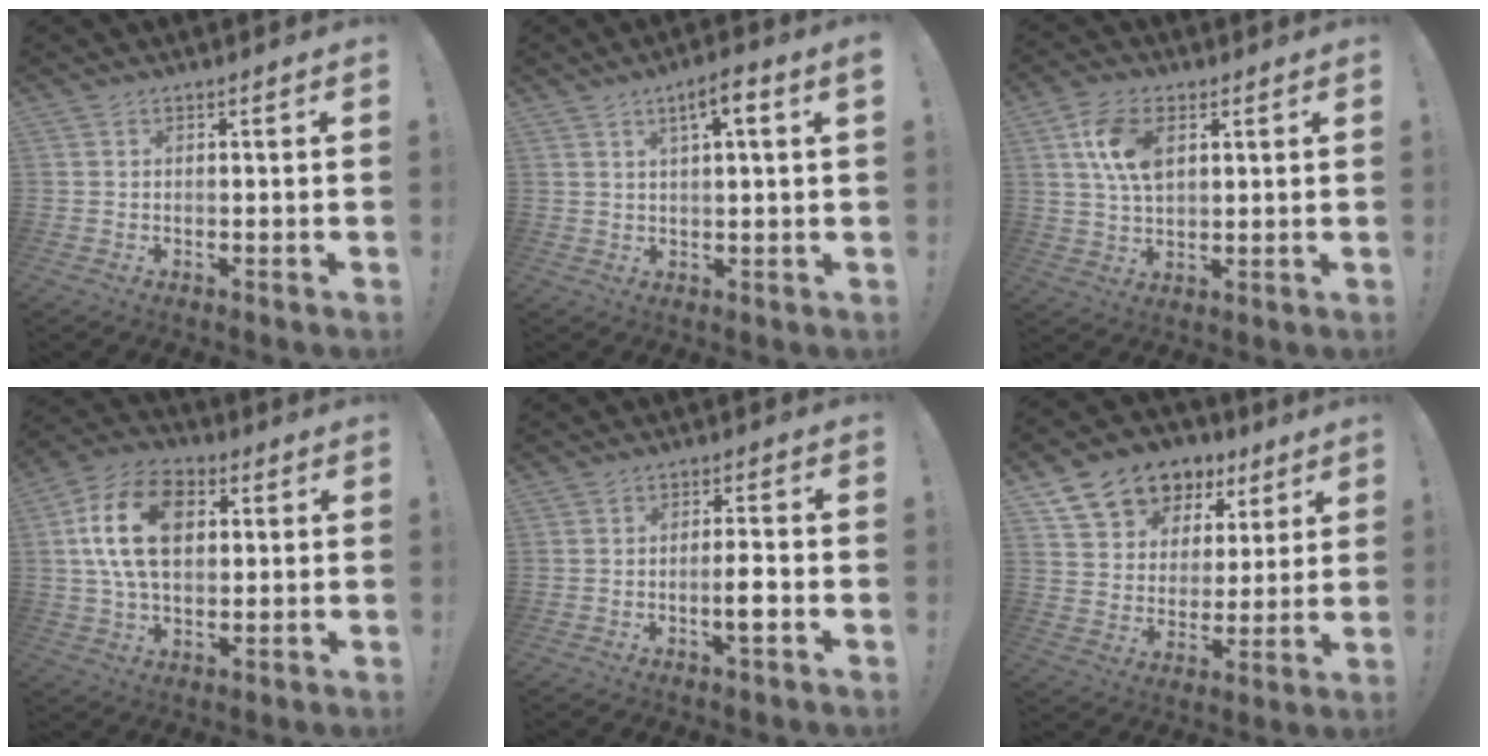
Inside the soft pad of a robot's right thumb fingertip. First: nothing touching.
{"total": 5.6, "force": [2.5, 0.4, 4.9], "torque": [-0.075, -0.005, 0.035]}
{"total": 10.2, "force": [3.4, 6.0, 7.5], "torque": [-0.145, 0.003, 0.065]}
{"total": 17.9, "force": [3.5, 11.8, 12.9], "torque": [-0.231, 0.003, 0.059]}
{"total": 5.6, "force": [-2.0, 0.7, 5.1], "torque": [-0.080, 0.004, -0.035]}
{"total": 13.3, "force": [8.1, 9.4, 4.8], "torque": [-0.077, -0.045, 0.157]}